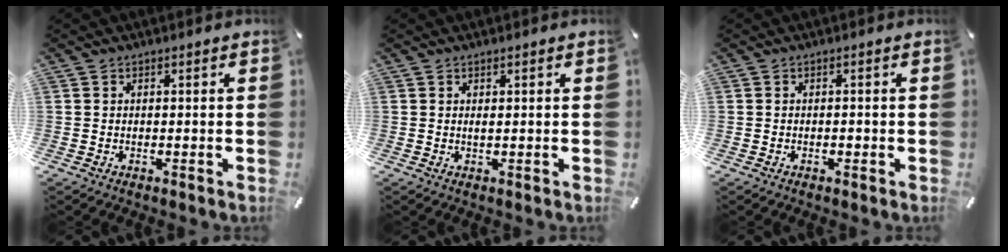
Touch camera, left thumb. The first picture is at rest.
{"total": 0.8, "force": [0.2, 0.1, 0.8], "torque": [-0.015, 0.000, 0.004]}
{"total": 0.9, "force": [-0.4, 0.4, 0.6], "torque": [-0.013, -0.001, -0.009]}